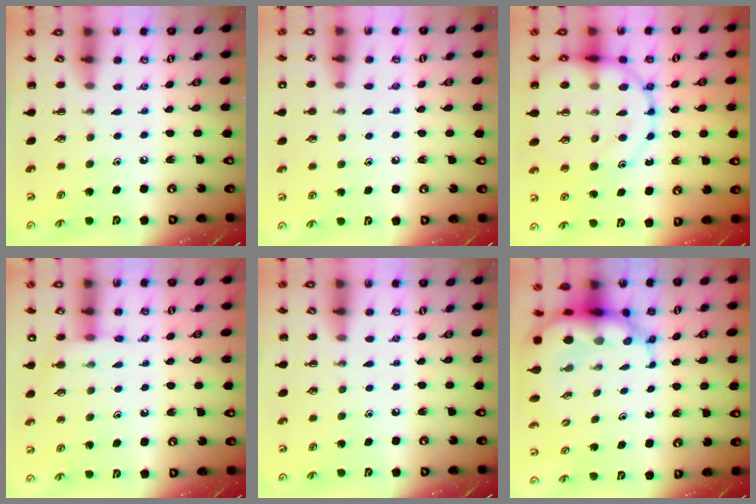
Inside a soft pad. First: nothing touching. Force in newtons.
{"total": 7.0, "press": 6.7, "slide": 2.0}
{"total": 18.3, "press": 18.2, "slide": 2.1}
{"total": 4.7, "press": 4.6, "slide": 1.1}
{"total": 0.0}
{"total": 8.4, "press": 8.0, "slide": 2.6}